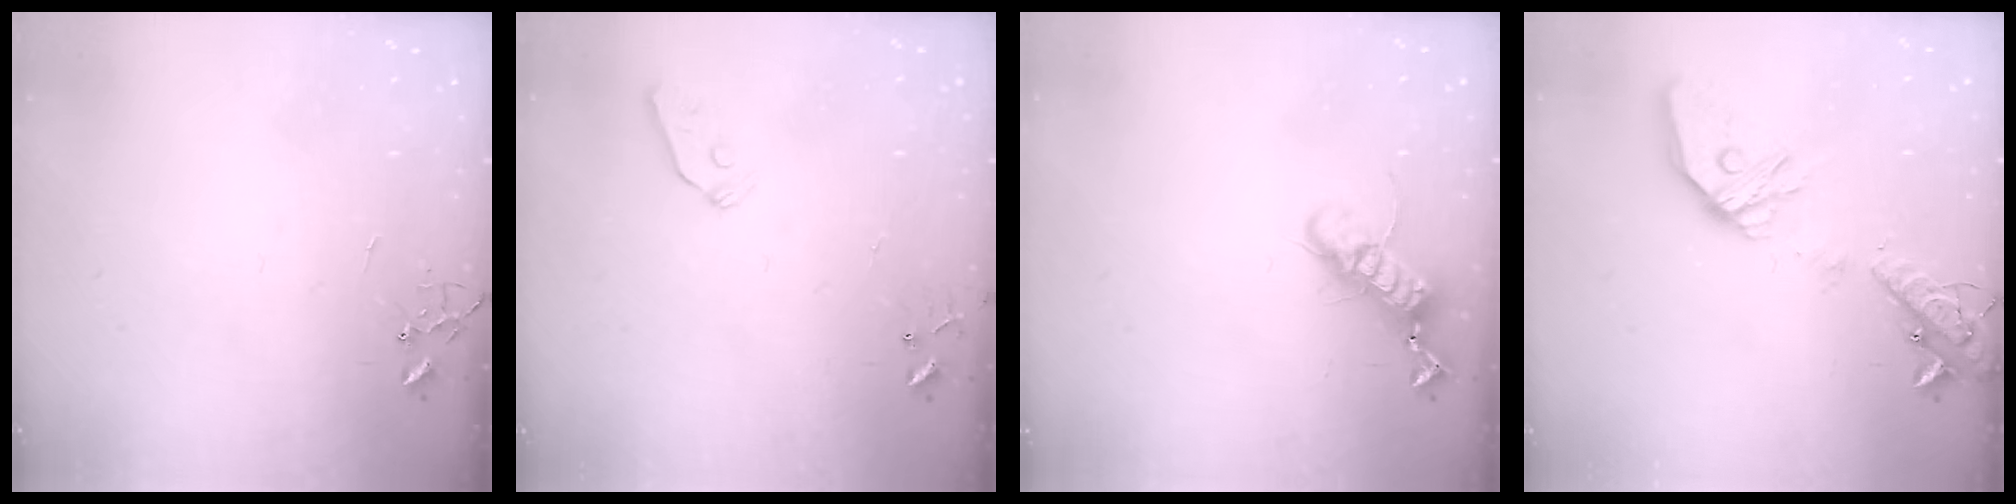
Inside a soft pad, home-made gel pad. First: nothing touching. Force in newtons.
{"total": 5.2, "press": 5.2, "slide": 0.6}
{"total": 12.7, "press": 12.6, "slide": 1.6}
{"total": 20.2, "press": 20.0, "slide": 3.0}